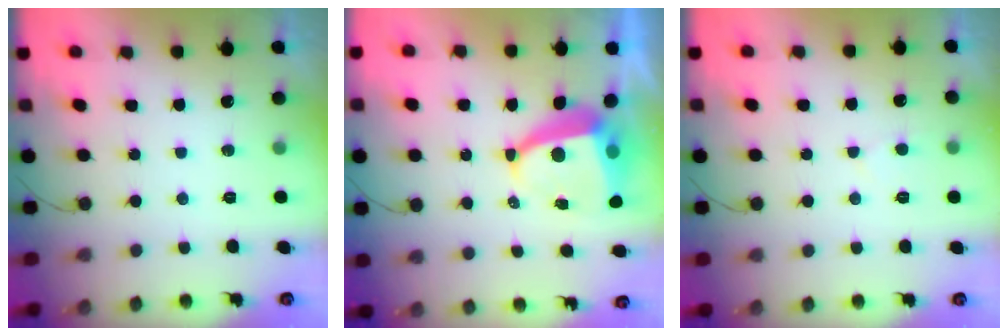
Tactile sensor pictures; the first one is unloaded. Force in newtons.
{"total": 7.3, "press": 7.2, "slide": 0.8}
{"total": 2.6, "press": 2.5, "slide": 0.3}